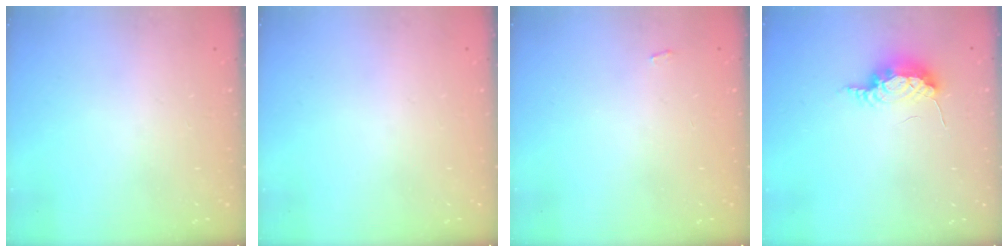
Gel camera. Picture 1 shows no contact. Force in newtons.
{"total": 0.0}
{"total": 2.2, "press": 2.2, "slide": 0.3}
{"total": 10.2, "press": 8.4, "slide": 5.8}